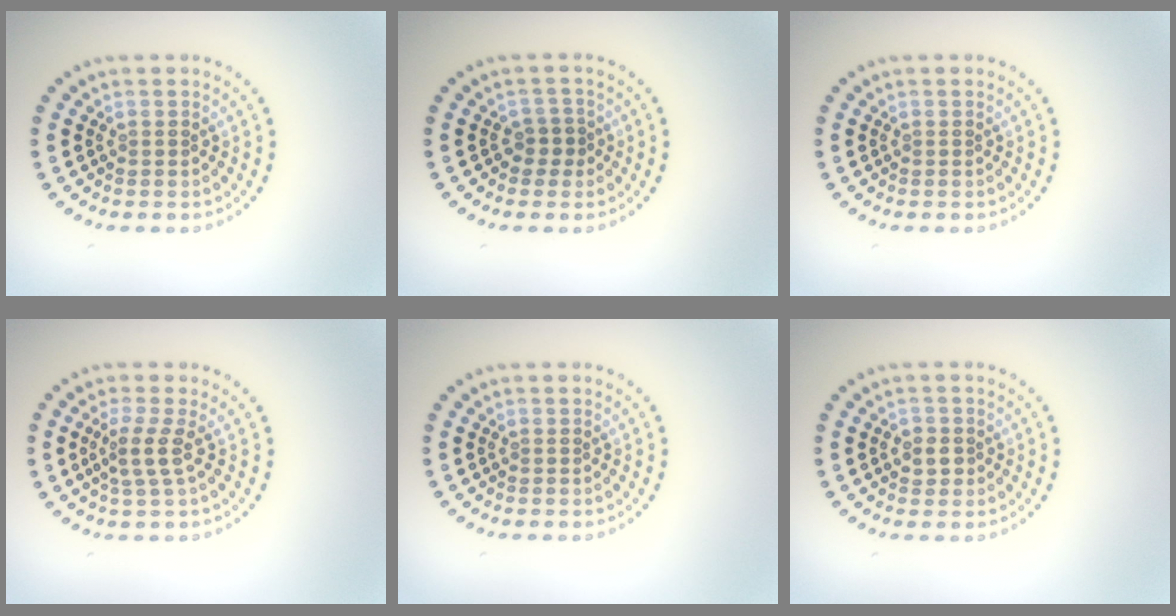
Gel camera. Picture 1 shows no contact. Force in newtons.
{"total": 1.7, "press": 1.4, "slide": 0.9}
{"total": 0.0}
{"total": 2.2, "press": 1.7, "slide": 1.4}
{"total": 0.0}
{"total": 1.5, "press": 1.4, "slide": 0.5}